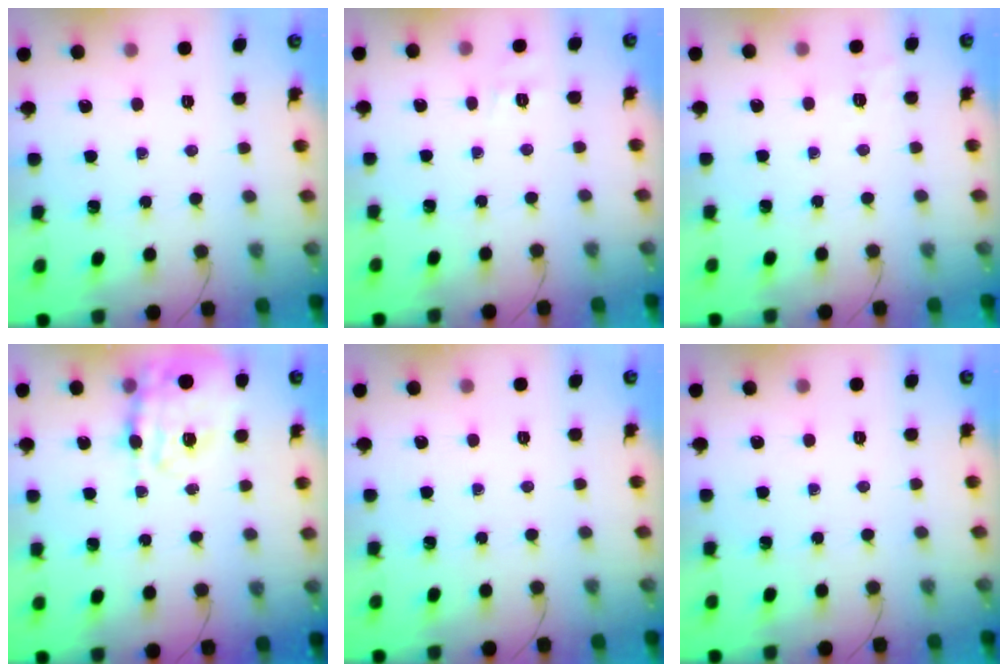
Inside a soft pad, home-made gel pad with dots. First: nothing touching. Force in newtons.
{"total": 1.9, "press": 1.3, "slide": 1.4}
{"total": 1.9, "press": 0.9, "slide": 1.6}
{"total": 17.1, "press": 16.7, "slide": 3.7}
{"total": 0.0}
{"total": 0.0}